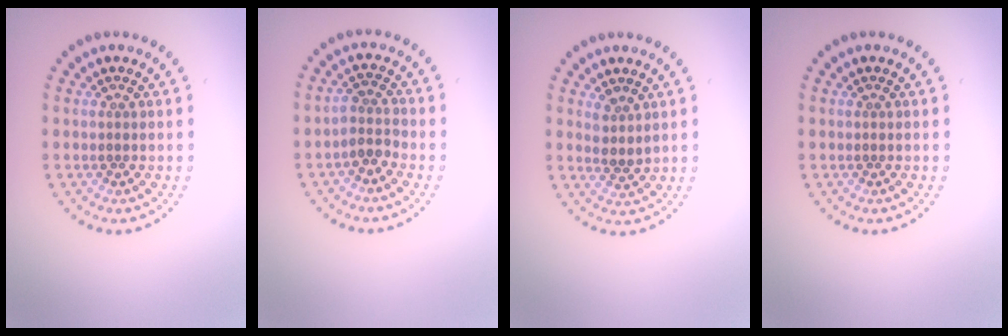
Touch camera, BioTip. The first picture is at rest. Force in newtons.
{"total": 1.8, "press": 1.5, "slide": 1.0}
{"total": 1.7, "press": 1.5, "slide": 1.0}
{"total": 0.0}